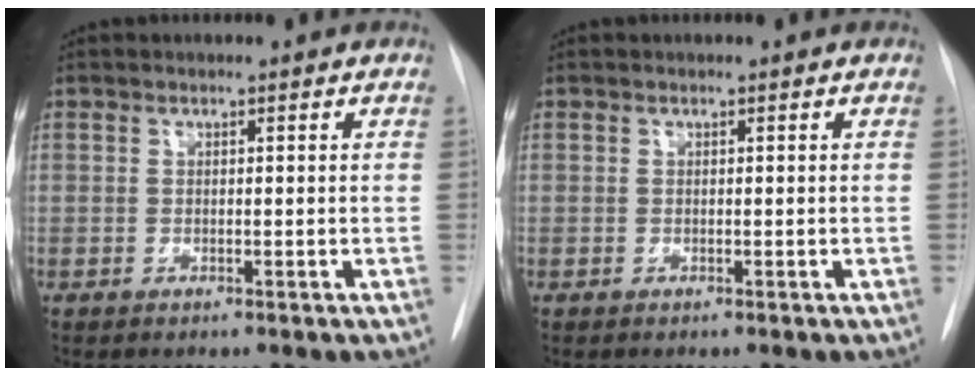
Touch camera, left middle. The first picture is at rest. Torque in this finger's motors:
{"motor_torque": [0.01, 0.01, 0.00, 0.00]}